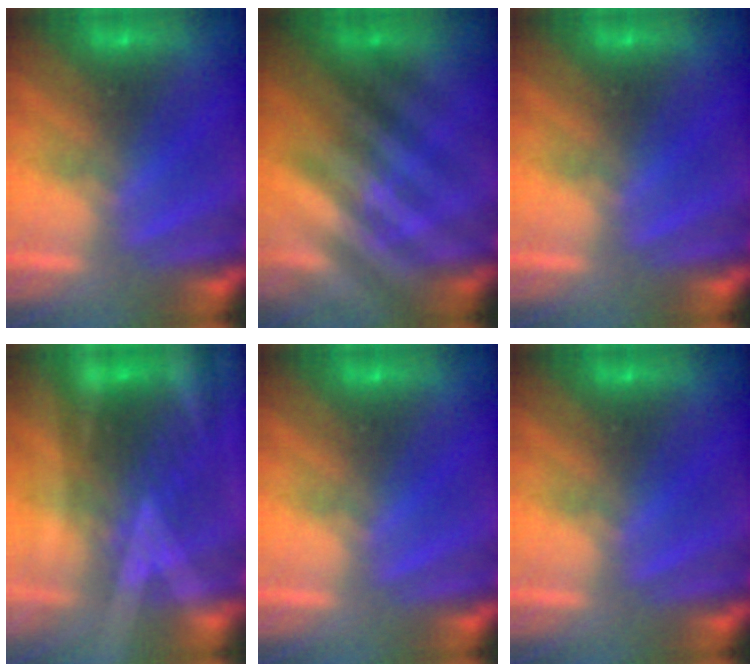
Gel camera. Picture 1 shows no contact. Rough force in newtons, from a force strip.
{"total": 2.4}
{"total": 0.0}
{"total": 2.9}
{"total": 0.0}
{"total": 0.0}